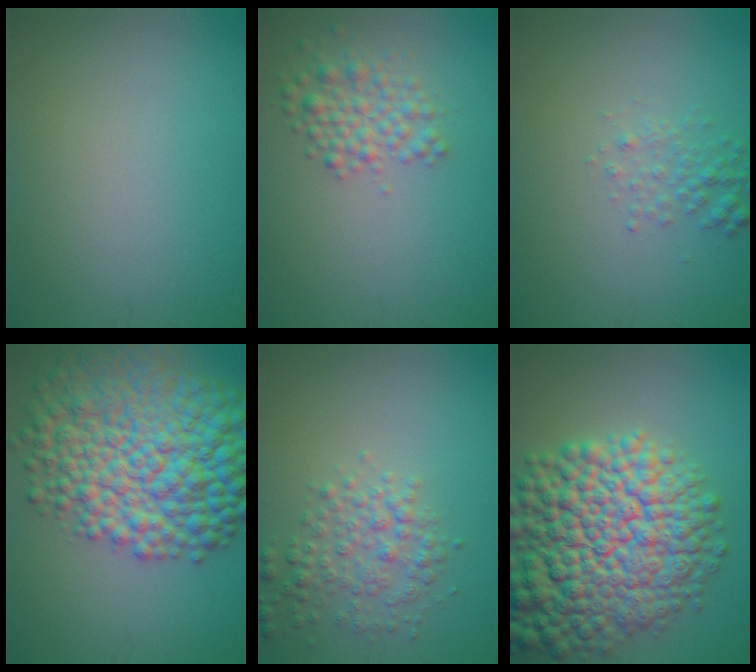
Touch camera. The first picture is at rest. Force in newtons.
{"total": 2.9, "press": 2.9, "slide": 0.1}
{"total": 1.8, "press": 1.8, "slide": 0.1}
{"total": 12.7, "press": 12.7, "slide": 0.2}
{"total": 3.1, "press": 3.1, "slide": 0.1}
{"total": 13.6, "press": 13.6, "slide": 0.6}